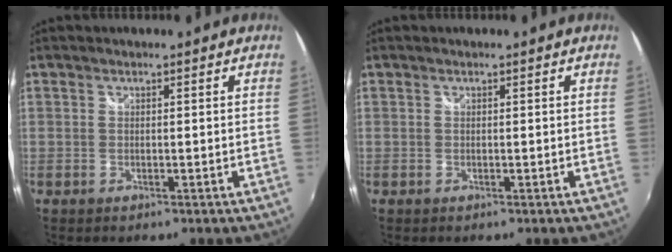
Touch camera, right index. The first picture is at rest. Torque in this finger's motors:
{"motor_torque": [0.00, 0.00, 0.00, 0.00]}